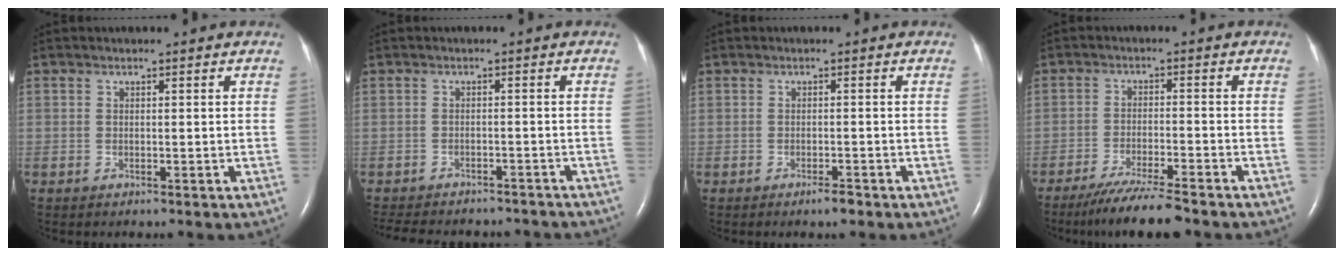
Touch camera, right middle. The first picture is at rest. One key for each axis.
{"total": 17.6, "fx": -15.4, "fy": 5.7, "fz": 6.3, "tx": -0.155, "ty": -0.012, "tz": -0.188}
{"total": 1.8, "fx": -1.3, "fy": 0.3, "fz": 1.1, "tx": -0.021, "ty": -0.002, "tz": -0.020}
{"total": 8.1, "fx": -6.8, "fy": 0.0, "fz": 4.4, "tx": -0.079, "ty": -0.025, "tz": -0.115}